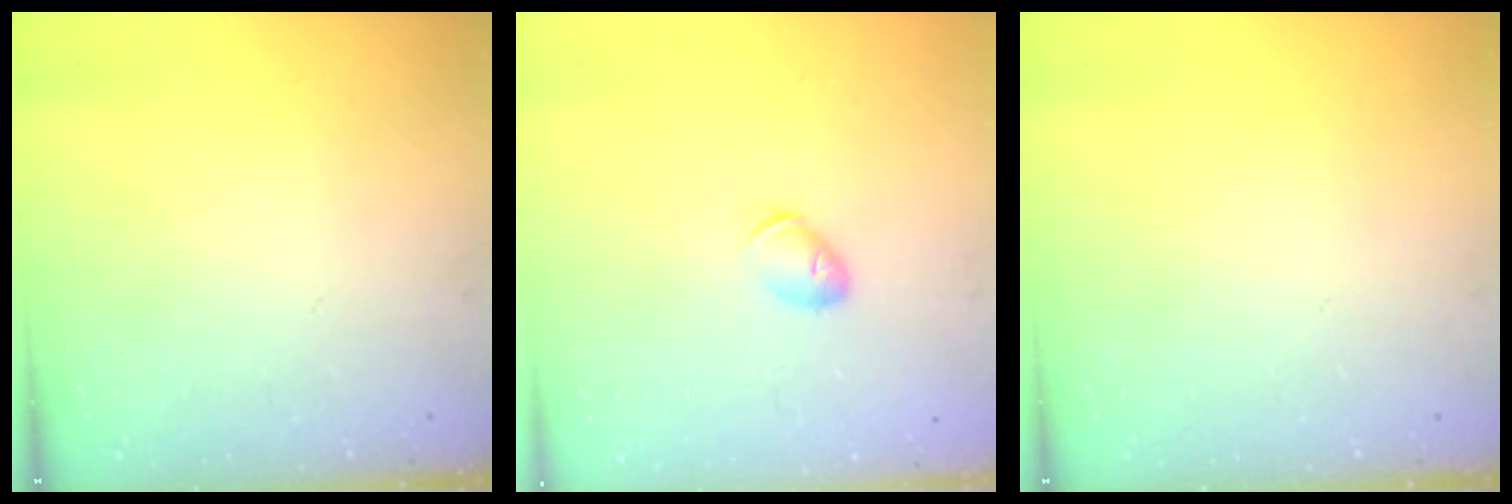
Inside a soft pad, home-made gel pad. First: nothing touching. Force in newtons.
{"total": 7.0, "press": 6.9, "slide": 1.1}
{"total": 0.0}